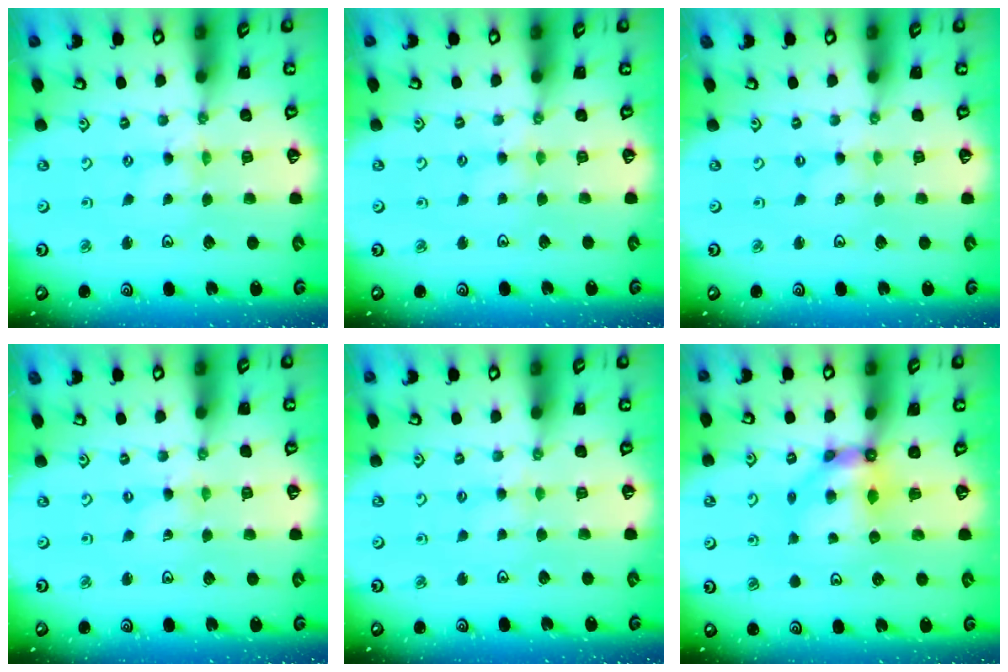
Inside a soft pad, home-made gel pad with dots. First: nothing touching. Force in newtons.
{"total": 4.5, "press": 4.4, "slide": 0.6}
{"total": 0.0}
{"total": 0.0}
{"total": 2.8, "press": 2.8, "slide": 0.5}
{"total": 7.7, "press": 7.6, "slide": 0.3}